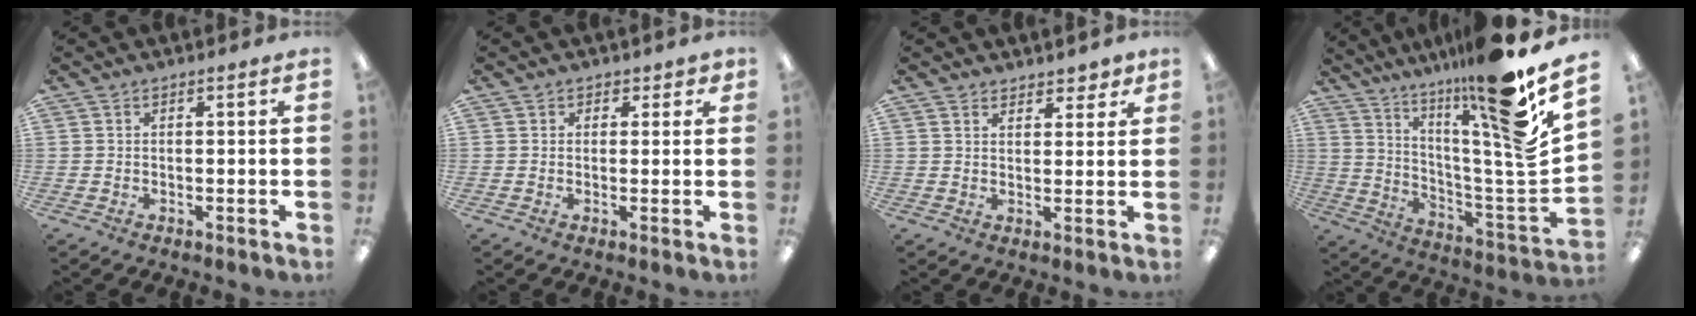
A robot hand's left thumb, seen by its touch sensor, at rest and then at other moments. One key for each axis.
{"total": 1.9, "fx": 0.9, "fy": 1.6, "fz": 0.5, "tx": 0.007, "ty": -0.001, "tz": 0.013}
{"total": 3.7, "fx": 3.2, "fy": 1.7, "fz": 0.5, "tx": 0.008, "ty": -0.020, "tz": 0.057}
{"total": 20.3, "fx": 14.2, "fy": 0.5, "fz": 14.6, "tx": -0.228, "ty": -0.119, "tz": 0.210}